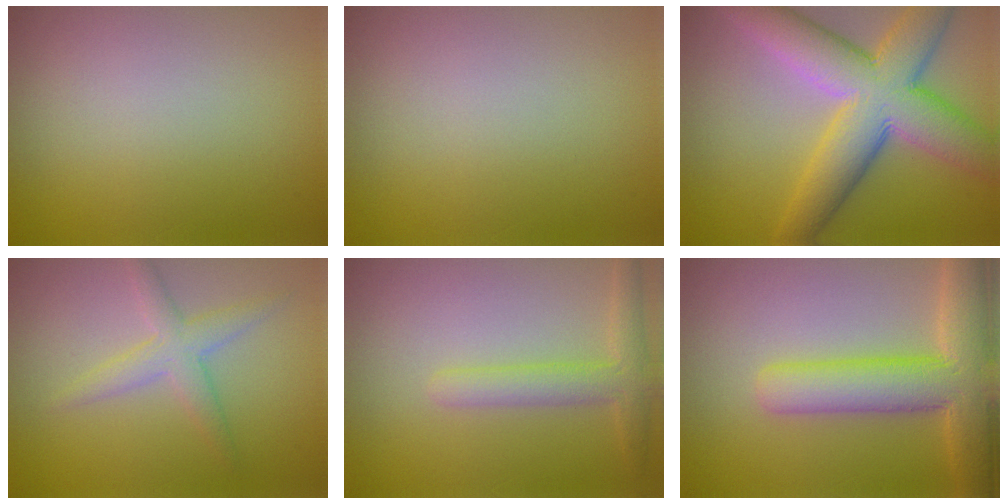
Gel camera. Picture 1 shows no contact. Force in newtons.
{"total": 0.0}
{"total": 10.7, "press": 10.7, "slide": 0.5}
{"total": 2.8, "press": 2.8, "slide": 0.0}
{"total": 3.0, "press": 3.0, "slide": 0.2}
{"total": 7.6, "press": 7.6, "slide": 0.4}